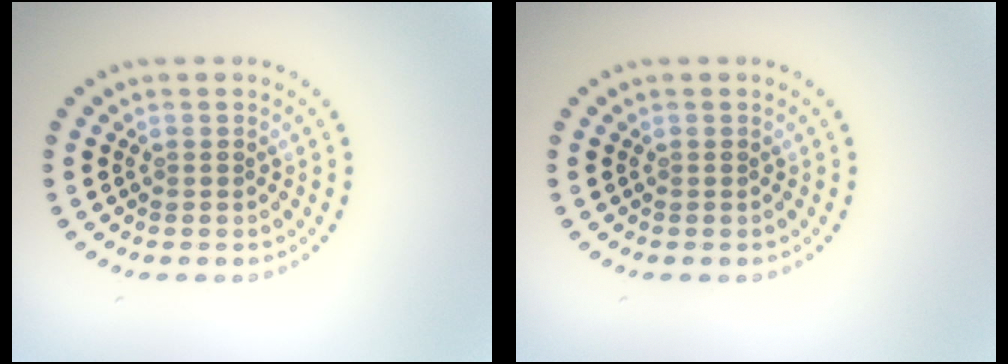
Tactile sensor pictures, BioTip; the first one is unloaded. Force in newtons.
{"total": 0.0}